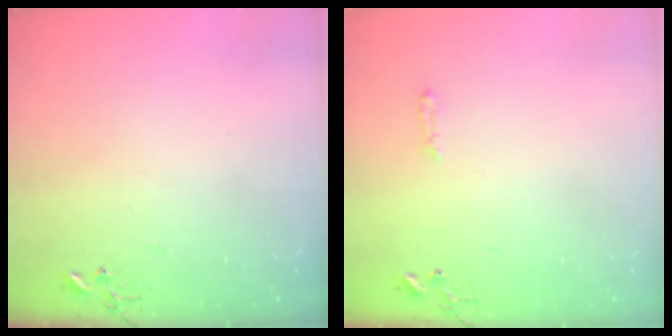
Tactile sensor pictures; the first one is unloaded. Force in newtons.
{"total": 3.4, "press": 3.4, "slide": 0.4}